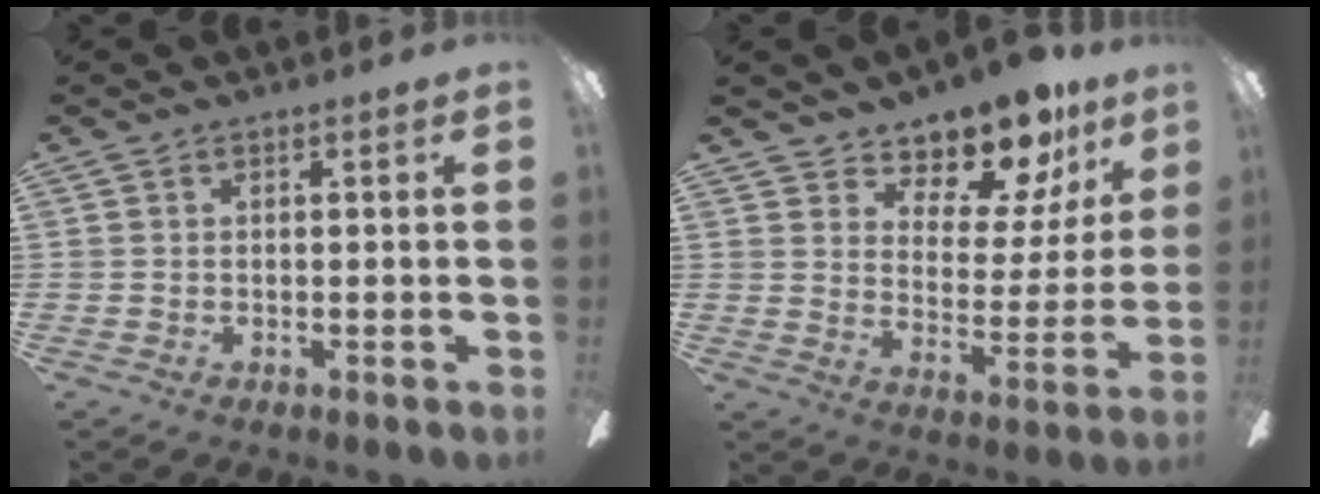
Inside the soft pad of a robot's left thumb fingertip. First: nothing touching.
{"total": 11.6, "force": [10.3, 4.4, 3.1], "torque": [-0.046, -0.090, 0.183]}